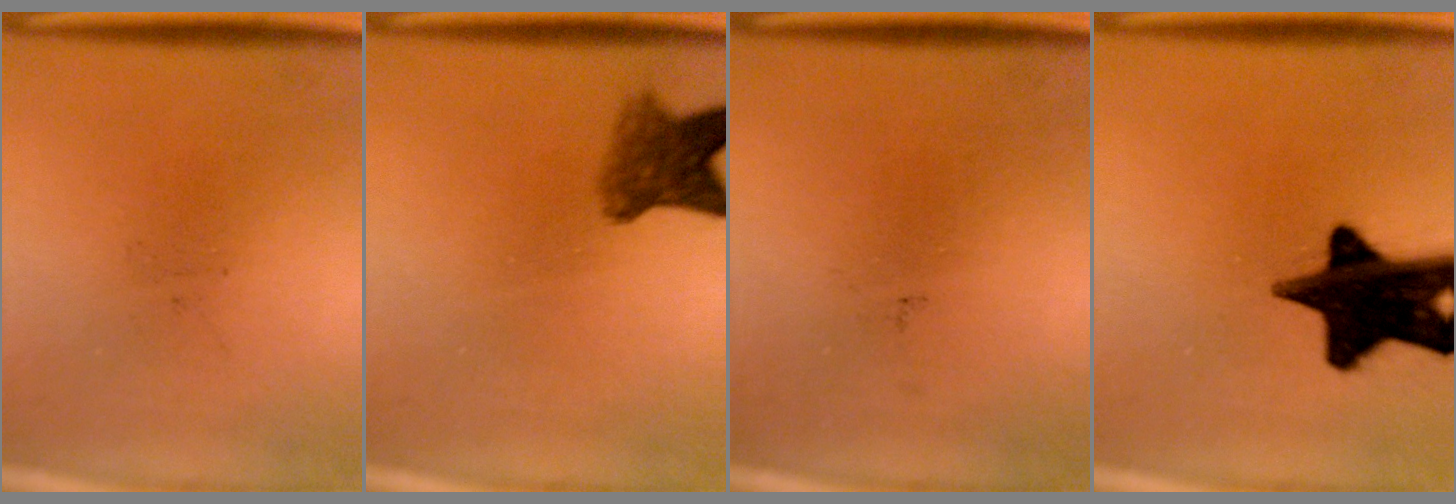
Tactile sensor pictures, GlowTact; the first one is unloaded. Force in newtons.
{"total": 5.0}
{"total": 0.0}
{"total": 19.0}